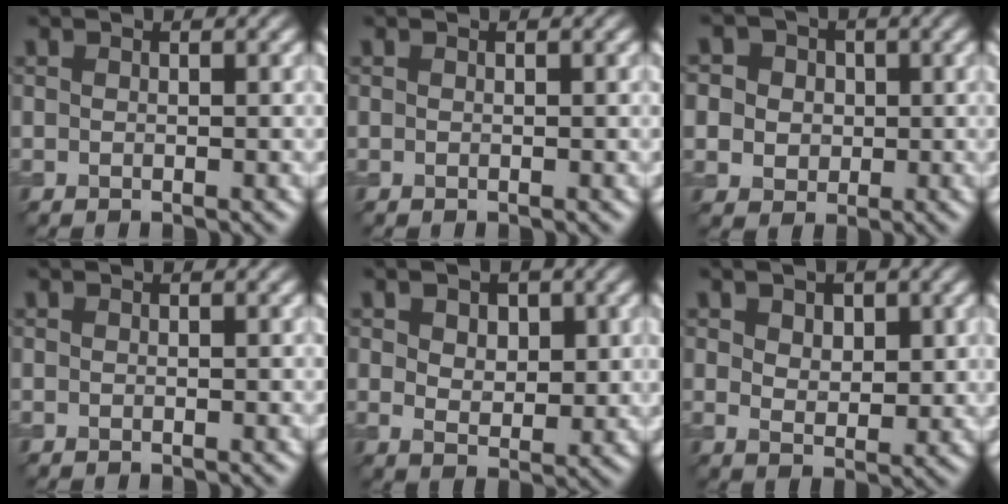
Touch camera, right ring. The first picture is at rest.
{"total": 0.0}
{"total": 8.3, "force": [2.6, 7.3, 3.1], "torque": [-0.077, 0.031, 0.024]}
{"total": 0.0}
{"total": 3.7, "force": [1.2, 2.5, 2.5], "torque": [-0.042, -0.004, 0.018]}
{"total": 3.4, "force": [1.4, 2.2, 2.2], "torque": [-0.036, -0.003, 0.023]}